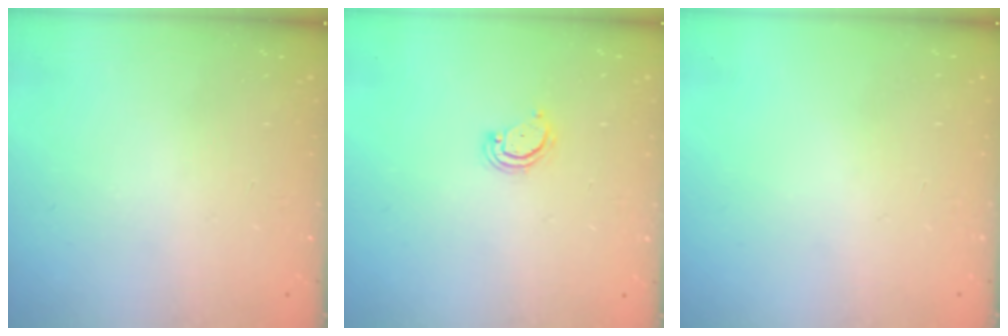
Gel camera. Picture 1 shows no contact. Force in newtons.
{"total": 3.5, "press": 3.5, "slide": 0.3}
{"total": 0.0}